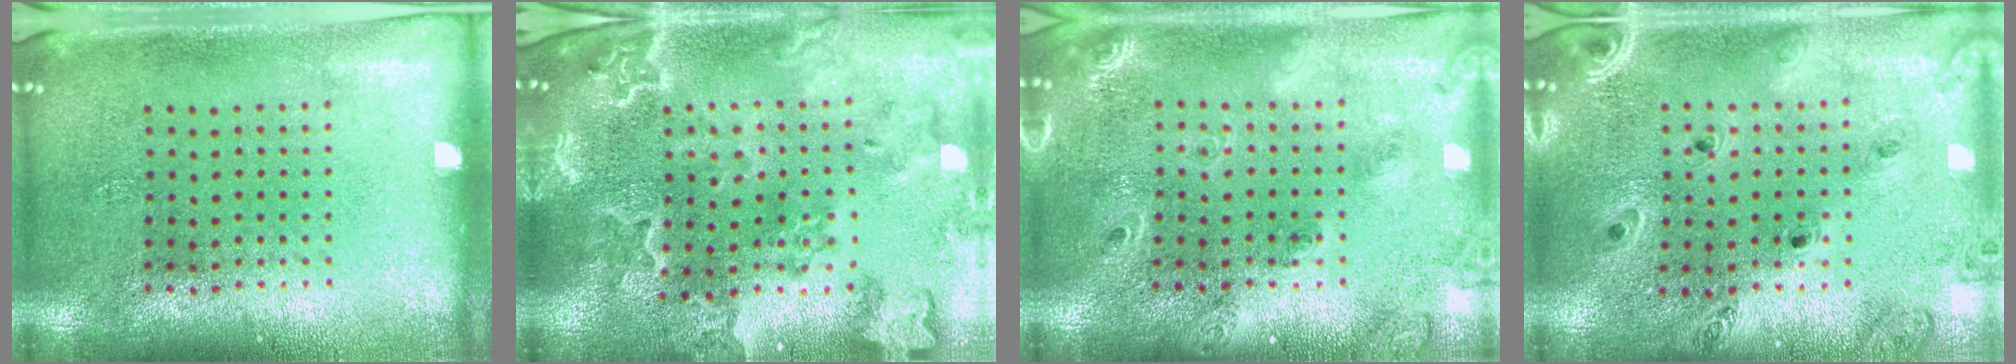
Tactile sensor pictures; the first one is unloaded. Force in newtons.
{"total": 2.4, "press": 2.3, "slide": 0.7}
{"total": 1.8, "press": 1.7, "slide": 0.6}
{"total": 1.3, "press": 1.3, "slide": 0.1}